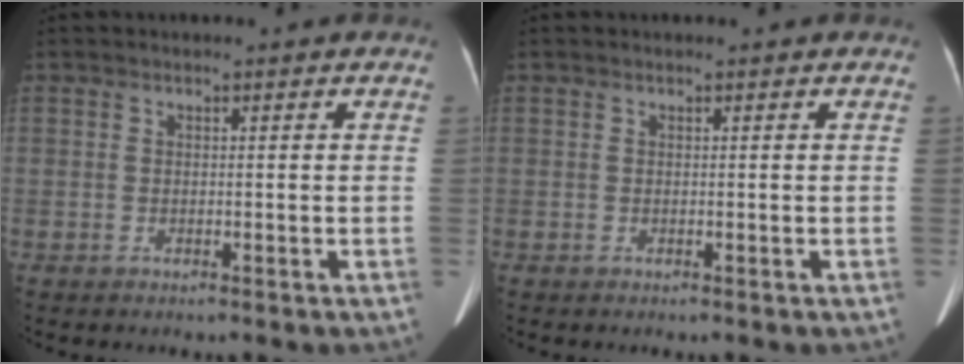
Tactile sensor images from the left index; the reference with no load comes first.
{"total": 0.0}